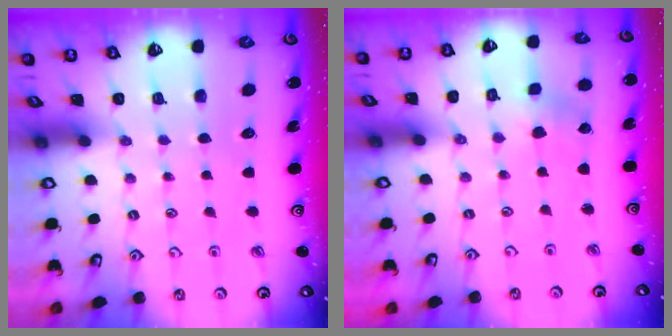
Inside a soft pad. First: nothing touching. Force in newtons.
{"total": 1.6, "press": 1.5, "slide": 0.2}